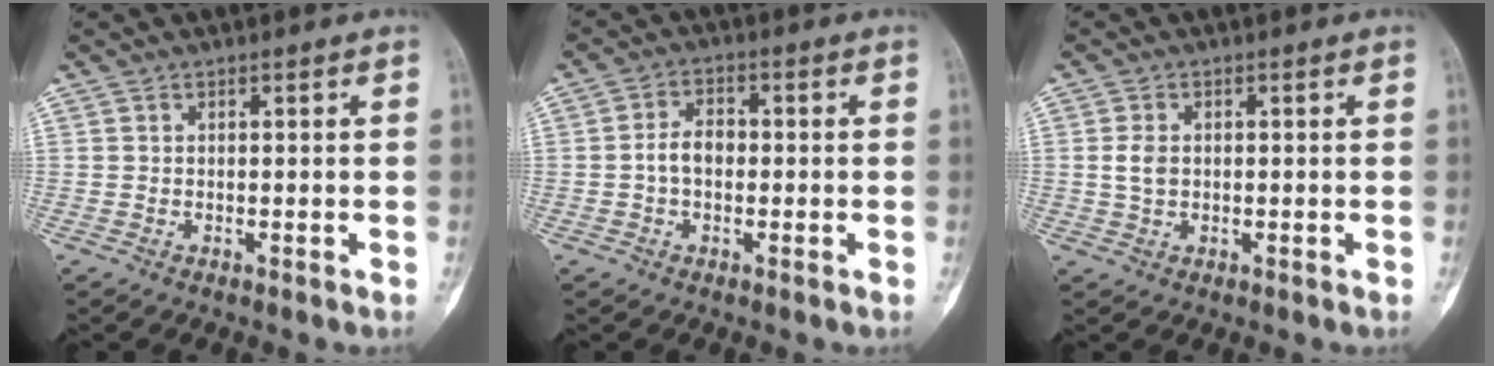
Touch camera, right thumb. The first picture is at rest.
{"total": 4.4, "force": [-0.6, 2.9, 3.2], "torque": [-0.048, 0.018, -0.017]}
{"total": 2.9, "force": [0.2, 2.1, 2.0], "torque": [-0.039, 0.003, 0.005]}